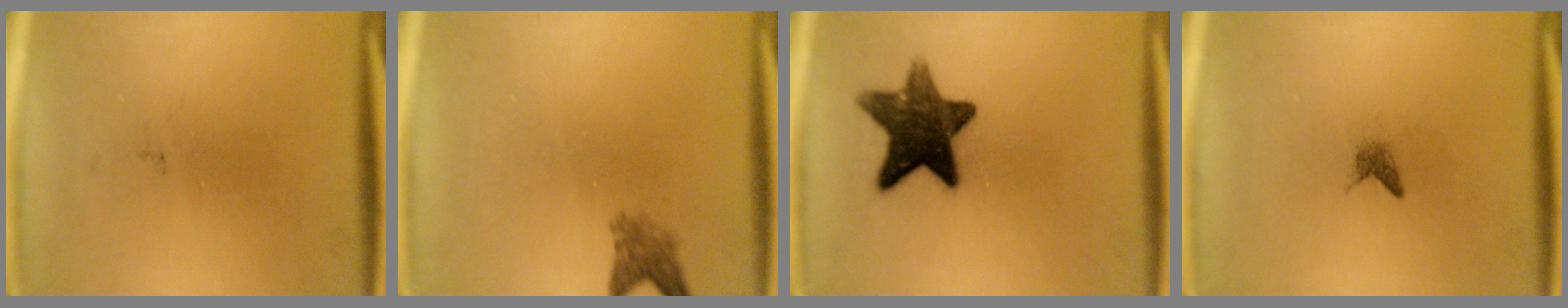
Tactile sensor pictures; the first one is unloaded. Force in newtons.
{"total": 2.5}
{"total": 12.3}
{"total": 1.0}